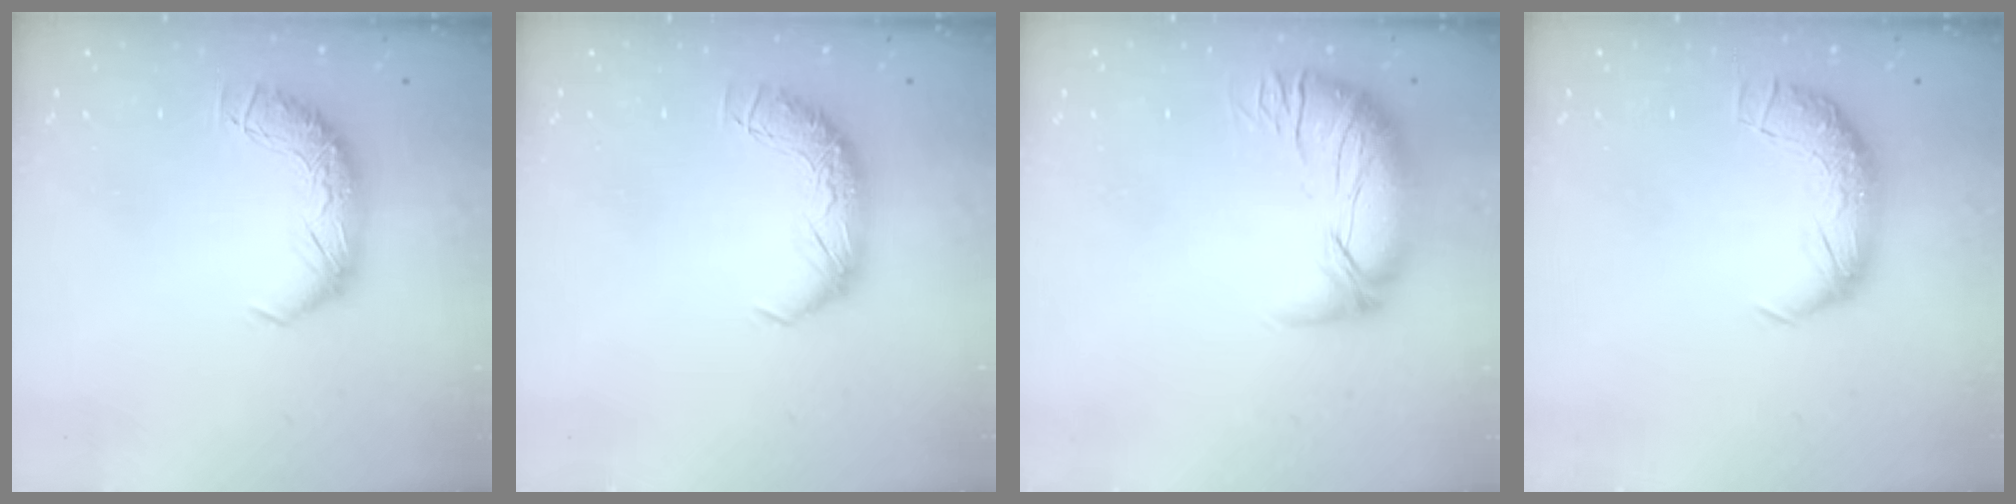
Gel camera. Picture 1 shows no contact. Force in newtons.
{"total": 0.0}
{"total": 2.8, "press": 1.7, "slide": 2.3}
{"total": 2.3, "press": 1.0, "slide": 2.1}